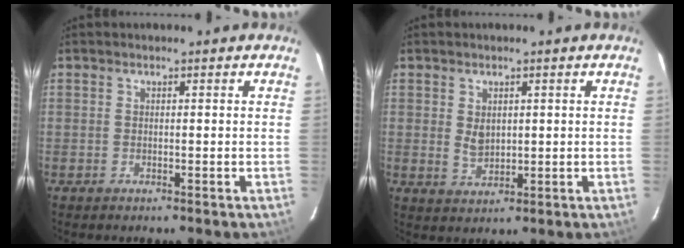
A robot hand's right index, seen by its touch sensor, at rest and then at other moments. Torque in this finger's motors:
{"motor_torque": [0.48, 0.24, 0.29, 0.03]}